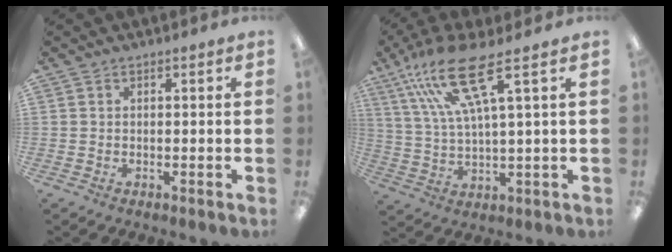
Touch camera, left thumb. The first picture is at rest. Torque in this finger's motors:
{"motor_torque": [0.38, 0.37, 1.80, -0.97, 0.40]}